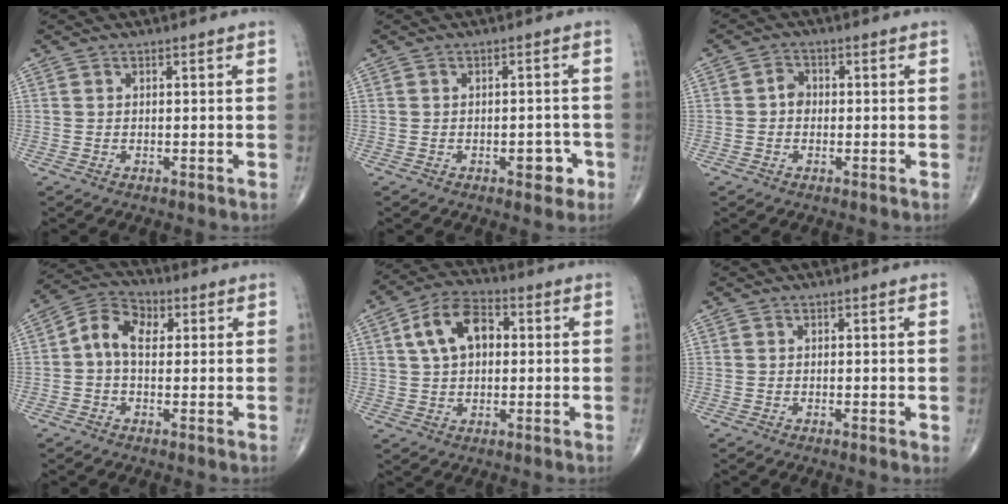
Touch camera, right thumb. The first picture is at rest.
{"total": 3.9, "force": [-1.7, 2.1, 2.9], "torque": [-0.018, 0.013, -0.018]}
{"total": 2.3, "force": [-0.2, 1.9, 1.2], "torque": [-0.007, 0.007, -0.011]}
{"total": 7.4, "force": [0.9, 5.0, 5.4], "torque": [-0.079, 0.020, 0.007]}
{"total": 10.2, "force": [2.2, 6.5, 7.5], "torque": [-0.118, 0.018, 0.031]}
{"total": 0.9, "force": [0.0, 0.2, 0.9], "torque": [-0.014, -0.003, -0.002]}